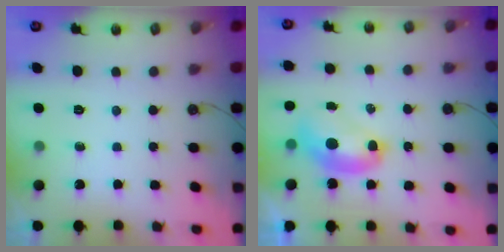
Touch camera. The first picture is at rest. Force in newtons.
{"total": 2.7, "press": 2.7, "slide": 0.2}